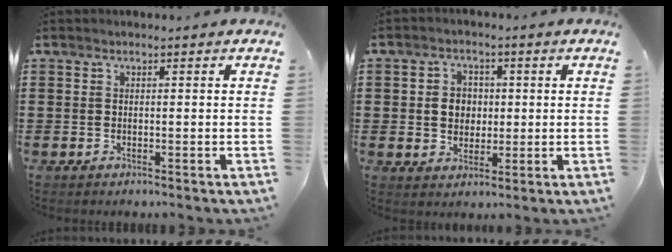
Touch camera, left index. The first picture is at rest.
{"total": 4.4, "force": [0.1, 3.7, 2.2], "torque": [-0.049, 0.008, -0.004]}